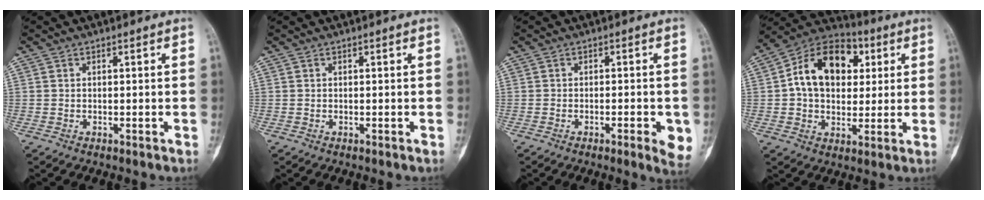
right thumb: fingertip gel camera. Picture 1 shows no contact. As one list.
[{"total": 0.0}, {"total": 5.1, "force": [-1.7, 1.2, 4.7], "torque": [-0.061, -0.005, -0.021]}, {"total": 16.9, "force": [3.6, 11.8, 11.5], "torque": [-0.152, 0.013, 0.052]}]